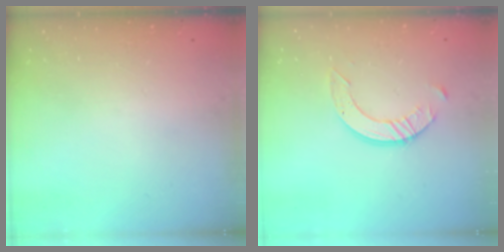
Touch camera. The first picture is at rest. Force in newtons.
{"total": 8.0, "press": 7.9, "slide": 0.8}